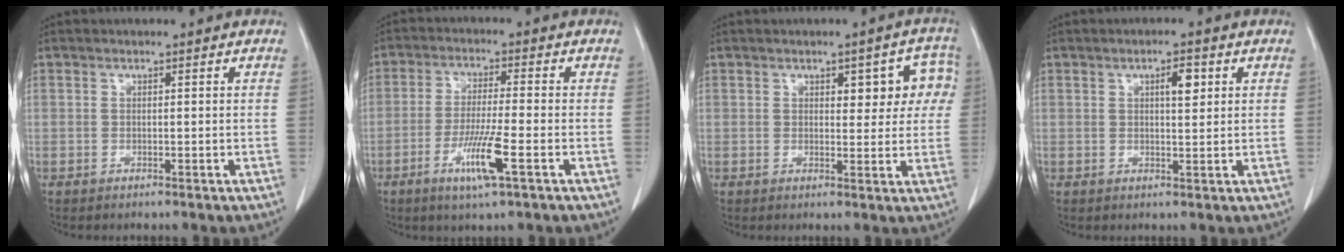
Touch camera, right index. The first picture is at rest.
{"total": 7.9, "force": [-3.3, 0.0, 7.1], "torque": [-0.137, -0.018, -0.062]}
{"total": 6.2, "force": [1.7, 3.0, 5.2], "torque": [-0.044, 0.023, 0.021]}
{"total": 3.1, "force": [1.2, 0.9, 2.8], "torque": [-0.046, 0.000, 0.017]}